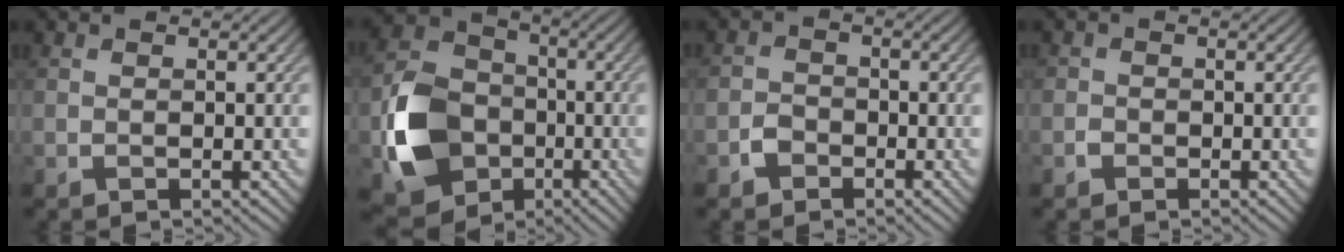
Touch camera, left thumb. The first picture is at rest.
{"total": 11.8, "force": [-3.7, 9.3, 6.3], "torque": [-0.152, -0.006, -0.091]}
{"total": 2.0, "force": [-1.3, 1.5, 0.6], "torque": [-0.007, 0.007, -0.033]}
{"total": 0.9, "force": [-0.5, 0.7, 0.1], "torque": [0.004, 0.004, -0.013]}